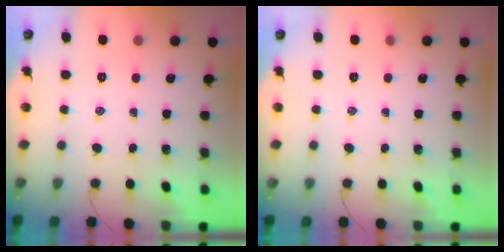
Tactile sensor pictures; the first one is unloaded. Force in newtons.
{"total": 0.0}